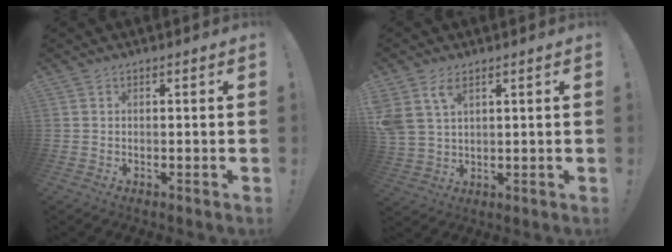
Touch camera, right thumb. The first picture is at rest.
{"total": 6.8, "force": [4.0, 3.7, 4.1], "torque": [-0.082, -0.014, 0.076]}